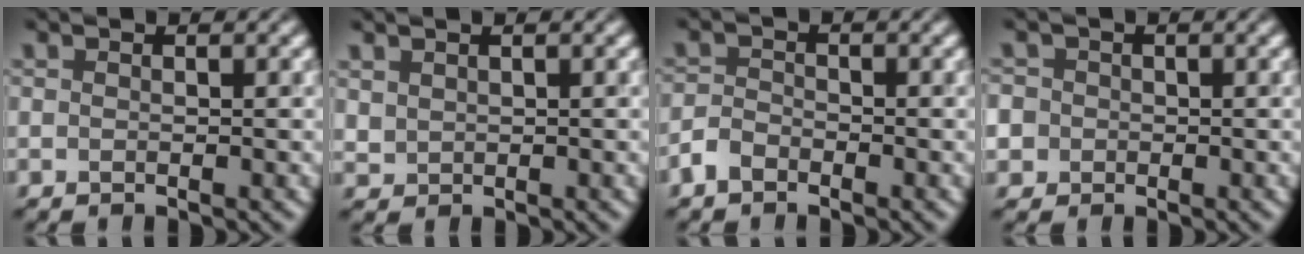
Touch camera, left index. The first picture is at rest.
{"total": 0.8, "force": [0.6, 0.4, -0.3], "torque": [0.011, 0.000, 0.018]}
{"total": 1.7, "force": [-1.3, 0.9, 0.6], "torque": [-0.007, 0.006, -0.032]}
{"total": 4.5, "force": [-1.1, 4.3, 1.1], "torque": [-0.024, 0.008, -0.048]}